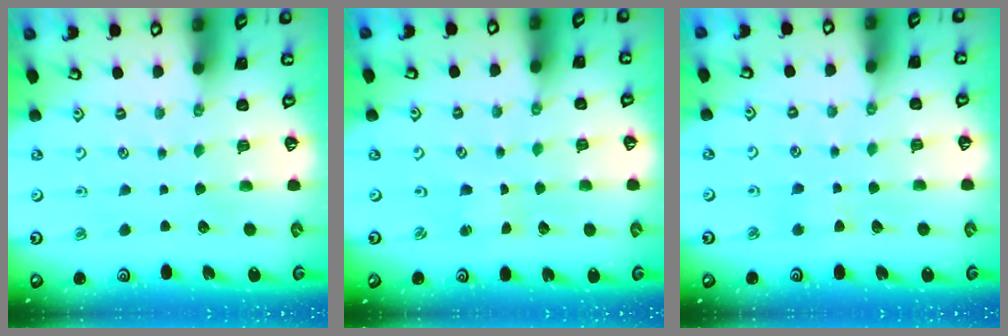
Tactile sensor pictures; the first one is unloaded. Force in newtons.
{"total": 1.4, "press": 1.4, "slide": 0.1}
{"total": 3.7, "press": 3.7, "slide": 0.4}